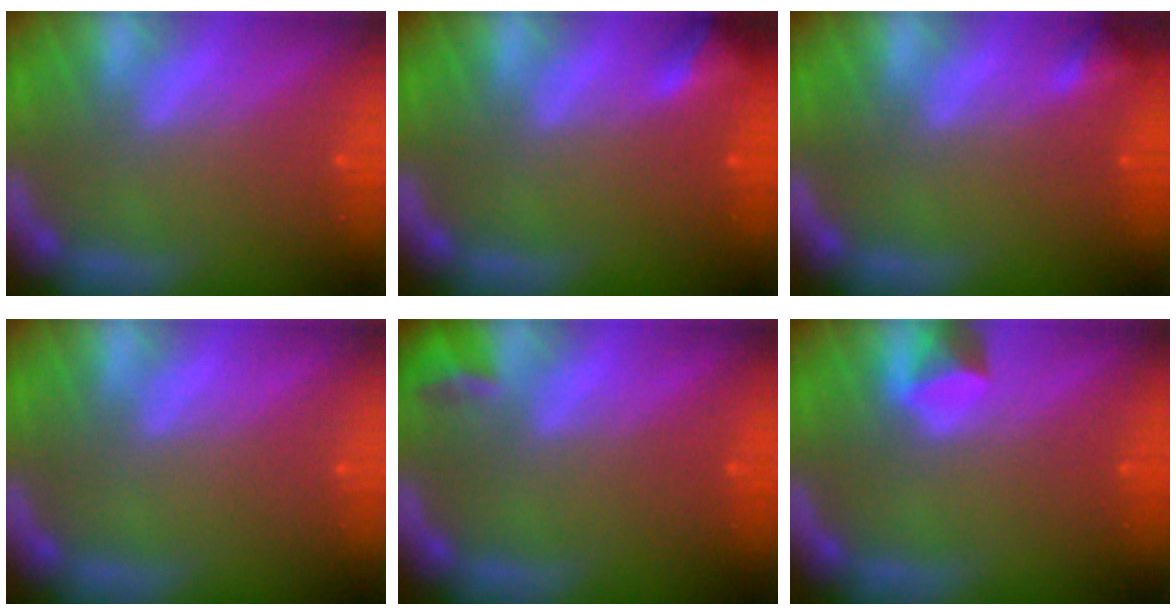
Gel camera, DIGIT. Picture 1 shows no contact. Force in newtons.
{"total": 2.4}
{"total": 1.4}
{"total": 0.0}
{"total": 1.9}
{"total": 1.9}